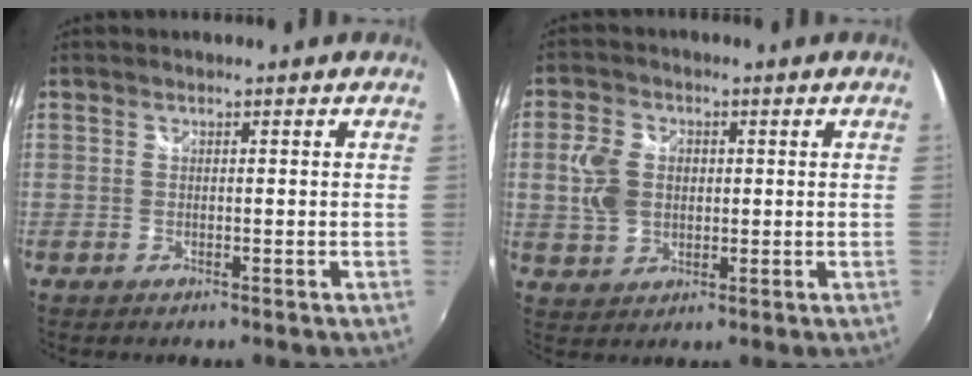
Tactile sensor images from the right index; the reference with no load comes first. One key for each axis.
{"total": 7.3, "fx": 0.5, "fy": 5.7, "fz": 4.4, "tx": -0.094, "ty": 0.009, "tz": 0.012}